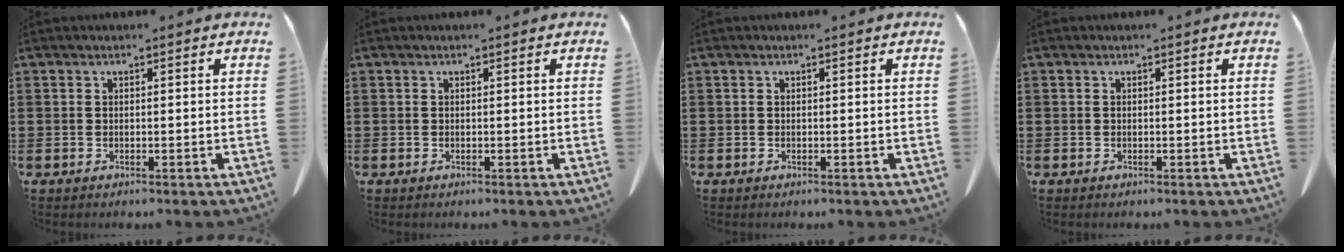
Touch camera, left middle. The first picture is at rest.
{"total": 0.0}
{"total": 0.0}
{"total": 0.0}